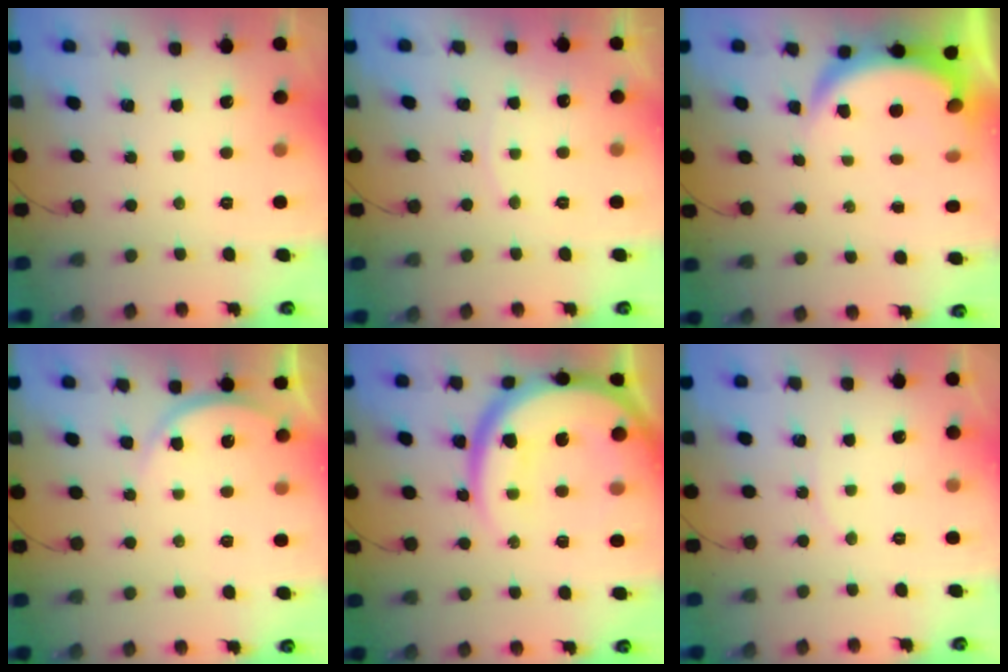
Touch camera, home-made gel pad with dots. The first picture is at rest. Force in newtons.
{"total": 3.9, "press": 3.8, "slide": 0.7}
{"total": 6.3, "press": 6.3, "slide": 0.4}
{"total": 6.1, "press": 6.1, "slide": 0.6}
{"total": 23.7, "press": 23.6, "slide": 2.7}
{"total": 3.6, "press": 3.6, "slide": 0.5}